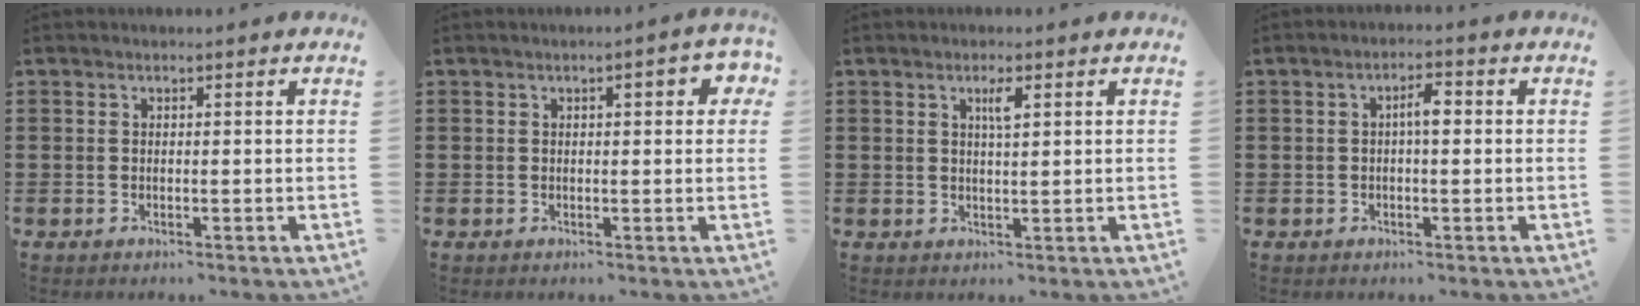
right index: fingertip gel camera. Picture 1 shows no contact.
{"total": 2.9, "force": [0.6, 0.8, 2.7], "torque": [-0.037, 0.001, 0.004]}
{"total": 2.3, "force": [1.0, 0.3, 2.0], "torque": [-0.033, 0.000, 0.013]}
{"total": 2.8, "force": [0.0, 0.7, 2.7], "torque": [-0.050, 0.005, -0.003]}